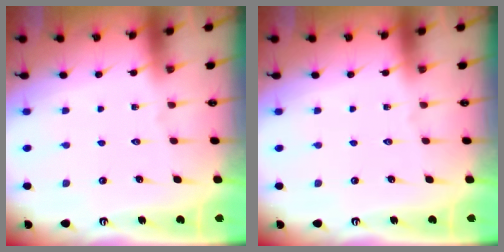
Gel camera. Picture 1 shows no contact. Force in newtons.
{"total": 0.0}